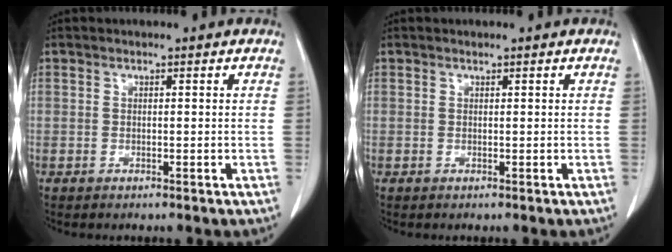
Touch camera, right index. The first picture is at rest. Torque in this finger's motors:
{"motor_torque": [0.09, 0.00, -0.02, 0.01]}